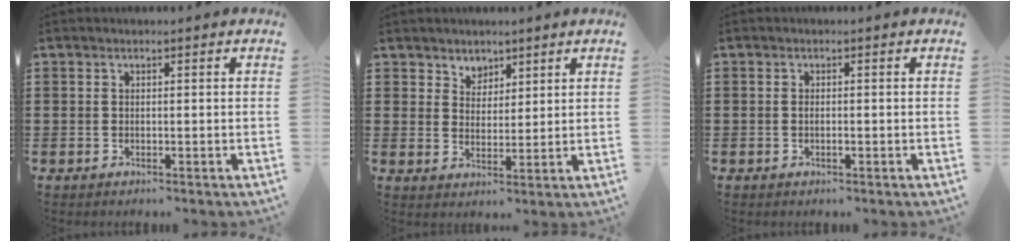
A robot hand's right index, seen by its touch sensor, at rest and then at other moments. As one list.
[{"total": 3.6, "force": [2.8, 2.3, -0.2], "torque": [-0.012, 0.007, 0.052]}, {"total": 0.7, "force": [-0.3, 0.2, 0.6], "torque": [-0.012, -0.005, -0.005]}]